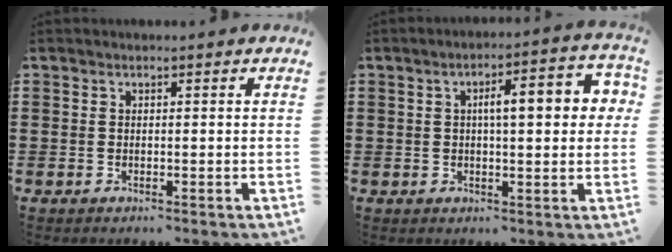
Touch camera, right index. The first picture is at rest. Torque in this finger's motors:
{"motor_torque": [1.55, -0.18, 0.44, 0.09]}